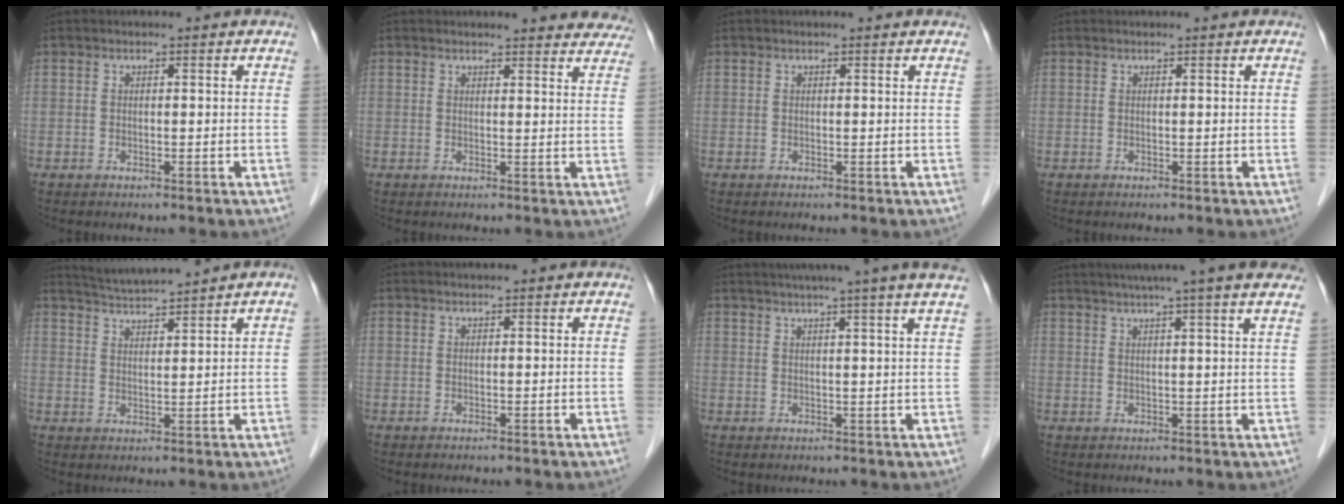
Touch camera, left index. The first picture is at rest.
{"total": 13.4, "force": [12.8, 2.4, 3.3], "torque": [-0.011, -0.017, 0.122]}
{"total": 1.6, "force": [1.6, 0.2, 0.3], "torque": [-0.011, 0.016, 0.016]}
{"total": 1.0, "force": [1.0, 0.0, 0.2], "torque": [-0.005, 0.015, 0.018]}
{"total": 5.2, "force": [4.9, -1.3, 1.2], "torque": [-0.030, 0.010, 0.093]}
{"total": 0.5, "force": [0.5, 0.0, 0.2], "torque": [-0.007, 0.004, 0.008]}
{"total": 11.7, "force": [9.5, -1.7, 6.7], "torque": [-0.099, 0.010, 0.107]}
{"total": 13.2, "force": [10.8, -0.9, 7.5], "torque": [-0.117, 0.026, 0.126]}